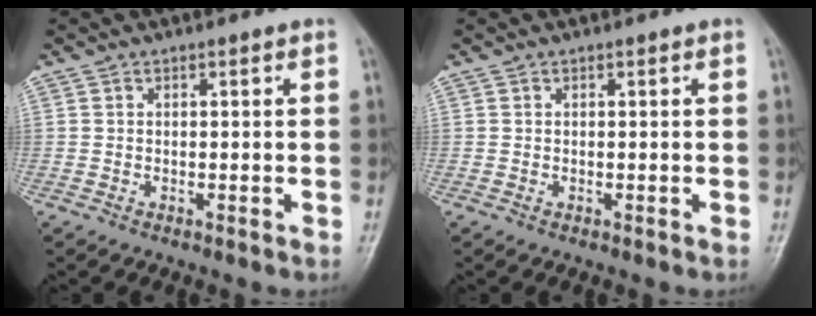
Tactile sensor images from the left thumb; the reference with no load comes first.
{"total": 0.0}